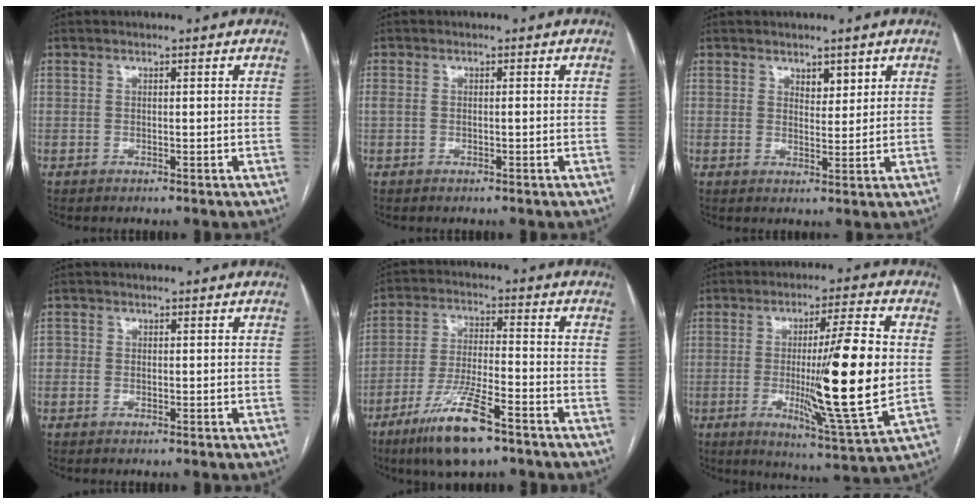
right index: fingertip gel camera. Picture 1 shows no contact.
{"total": 1.1, "force": [0.0, 0.5, 0.9], "torque": [-0.032, 0.009, 0.005]}
{"total": 2.7, "force": [1.7, 1.3, 1.6], "torque": [-0.021, -0.002, 0.033]}
{"total": 1.2, "force": [-0.1, 1.1, 0.5], "torque": [-0.003, 0.006, -0.003]}
{"total": 11.7, "force": [-7.4, 1.9, 8.8], "torque": [-0.179, -0.022, -0.132]}
{"total": 17.6, "force": [-0.7, 0.2, 17.5], "torque": [-0.283, -0.023, -0.011]}